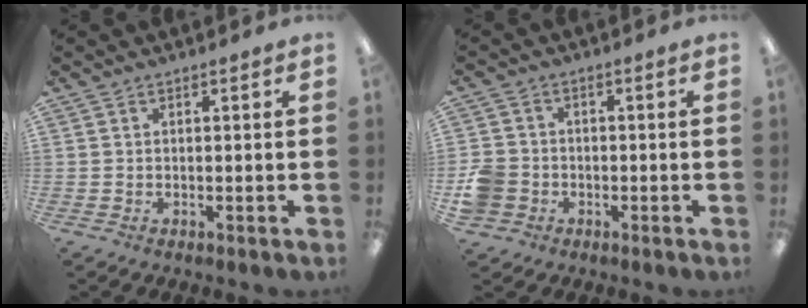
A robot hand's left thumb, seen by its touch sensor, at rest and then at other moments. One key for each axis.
{"total": 5.7, "fx": -1.8, "fy": 5.0, "fz": 2.1, "tx": -0.055, "ty": 0.012, "tz": -0.032}